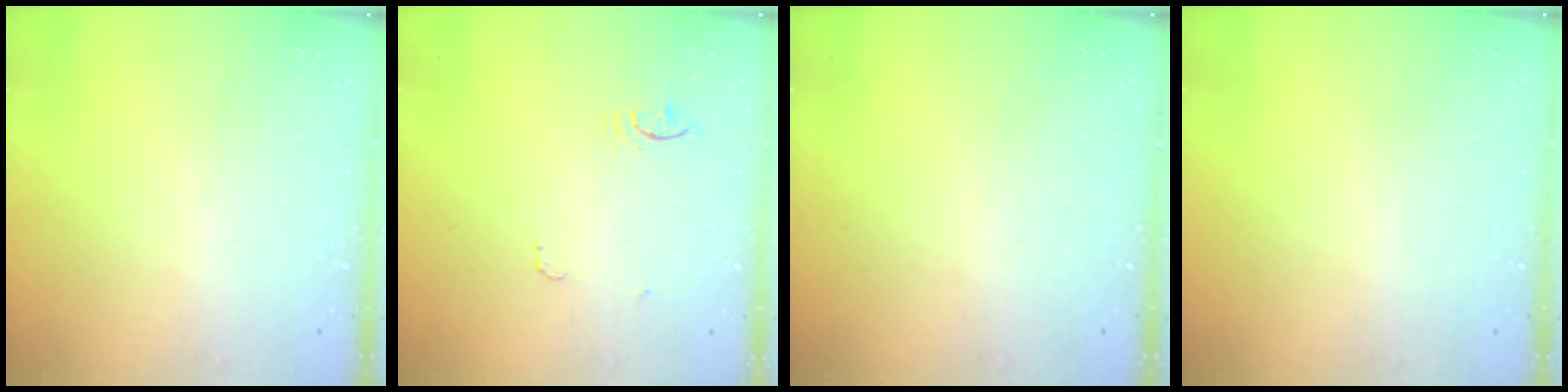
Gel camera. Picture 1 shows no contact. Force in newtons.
{"total": 3.8, "press": 3.5, "slide": 1.6}
{"total": 0.0}
{"total": 0.0}